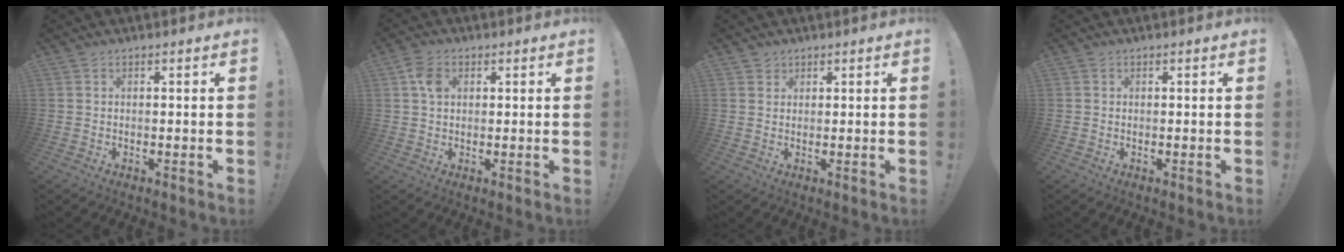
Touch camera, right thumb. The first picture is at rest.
{"total": 5.2, "force": [1.4, 3.6, 3.4], "torque": [-0.053, 0.003, 0.028]}
{"total": 1.7, "force": [1.2, 1.2, 0.0], "torque": [0.003, -0.006, 0.021]}
{"total": 0.0}